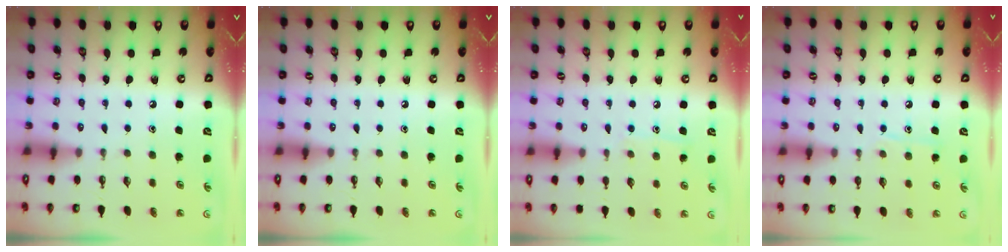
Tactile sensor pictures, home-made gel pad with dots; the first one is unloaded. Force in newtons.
{"total": 0.0}
{"total": 6.8, "press": 6.8, "slide": 0.4}
{"total": 7.3, "press": 7.2, "slide": 0.8}